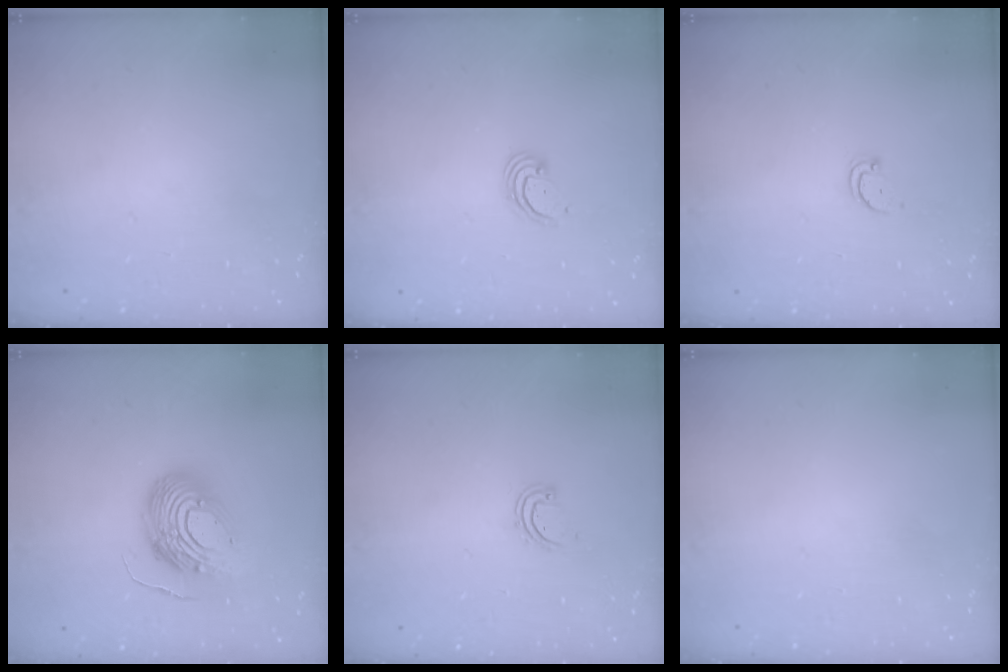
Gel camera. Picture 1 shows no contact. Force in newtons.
{"total": 2.7, "press": 2.7, "slide": 0.3}
{"total": 2.5, "press": 2.4, "slide": 0.4}
{"total": 14.1, "press": 13.9, "slide": 2.6}
{"total": 2.9, "press": 2.9, "slide": 0.3}
{"total": 0.0}